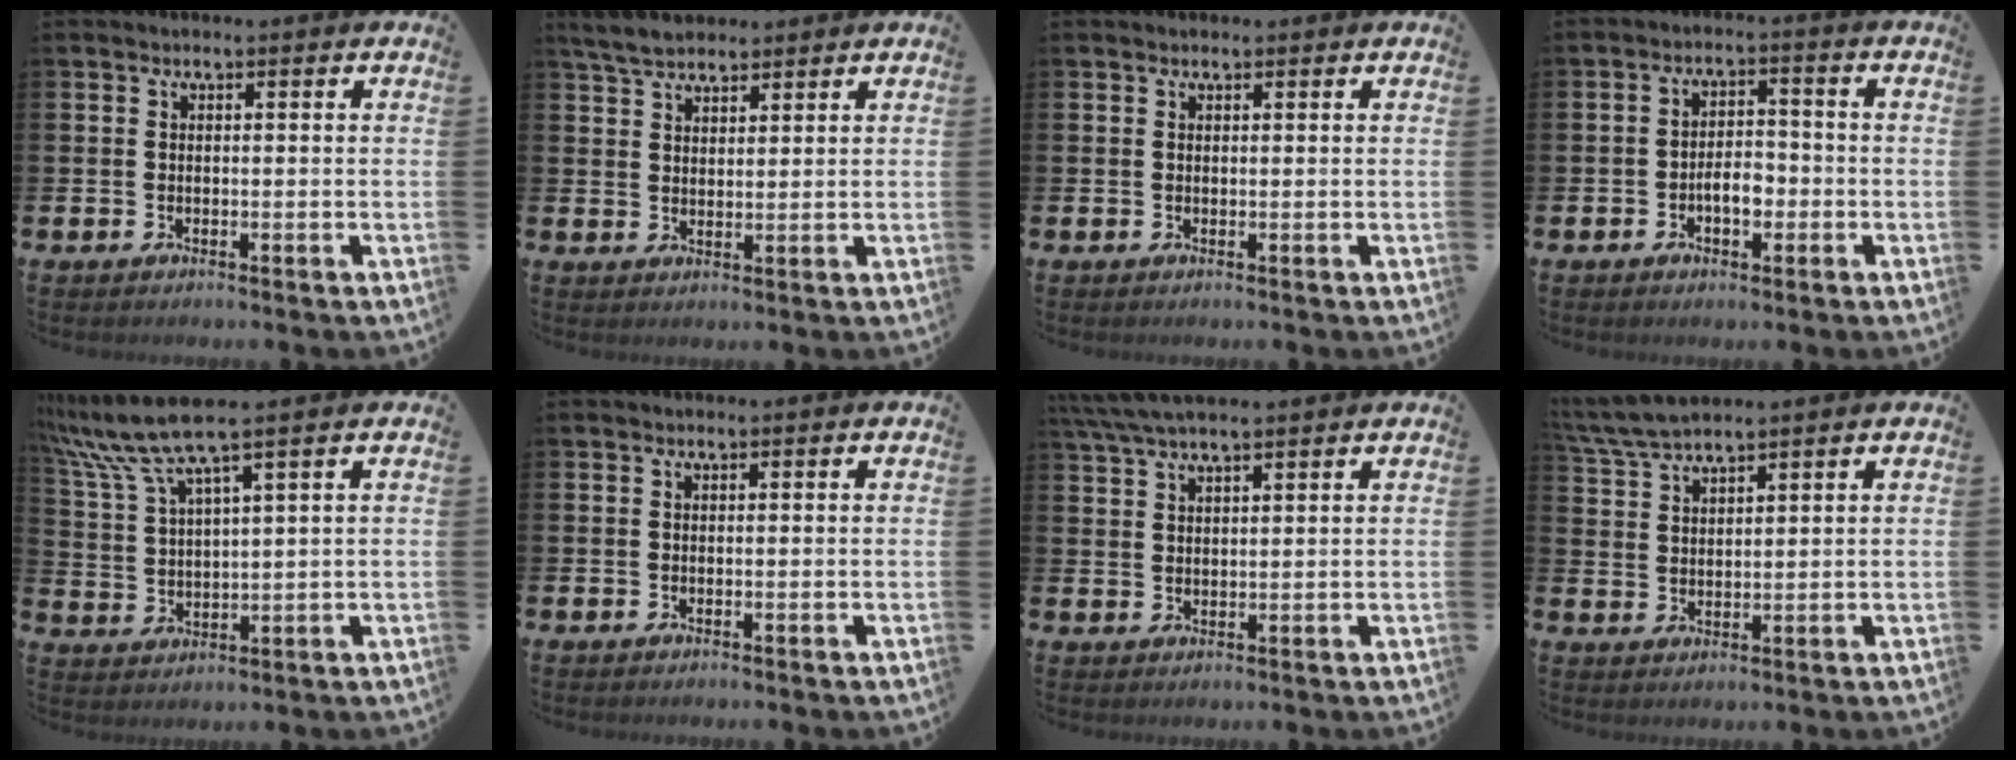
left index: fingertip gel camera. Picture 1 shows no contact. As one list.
[{"total": 4.5, "force": [4.1, 1.4, 1.2], "torque": [-0.043, -0.002, 0.079]}, {"total": 0.6, "force": [0.5, 0.2, 0.0], "torque": [0.007, -0.002, 0.008]}, {"total": 3.7, "force": [-1.3, 1.9, 2.9], "torque": [-0.043, 0.004, -0.028]}, {"total": 7.8, "force": [6.4, 0.5, 4.4], "torque": [-0.114, -0.018, 0.115]}, {"total": 0.0}, {"total": 4.9, "force": [4.4, 0.6, 2.2], "torque": [-0.053, -0.009, 0.081]}, {"total": 4.8, "force": [4.6, 0.3, 1.5], "torque": [-0.050, -0.013, 0.085]}]